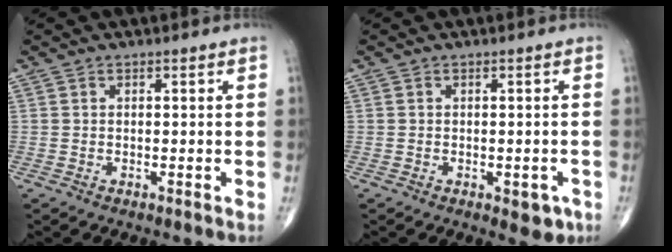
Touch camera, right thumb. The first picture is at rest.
{"total": 3.6, "force": [-1.4, 1.9, 2.7], "torque": [-0.014, 0.000, -0.013]}